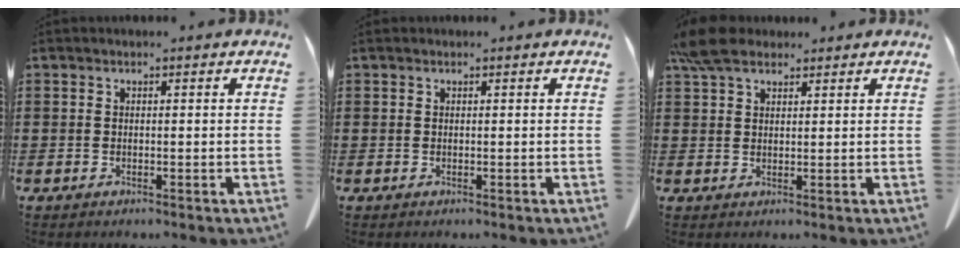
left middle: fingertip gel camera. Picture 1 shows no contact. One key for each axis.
{"total": 0.0}
{"total": 5.6, "fx": 4.3, "fy": 2.5, "fz": 2.6, "tx": -0.065, "ty": 0.004, "tz": 0.083}